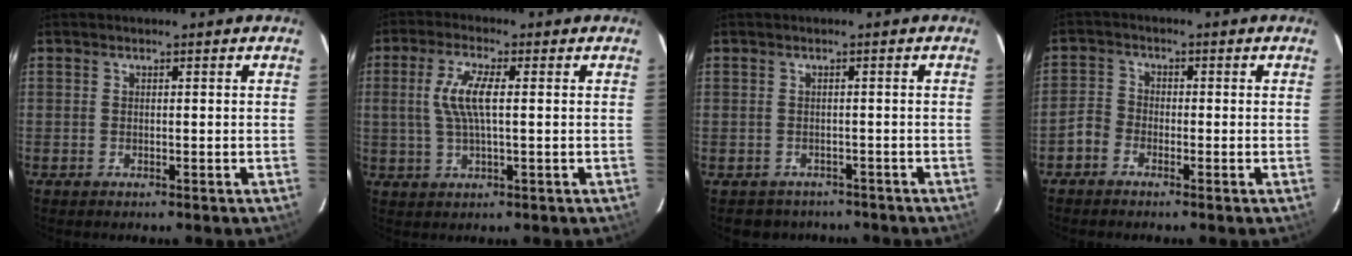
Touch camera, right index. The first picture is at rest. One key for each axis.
{"total": 7.3, "fx": 0.8, "fy": 1.8, "fz": 7.0, "tx": -0.140, "ty": 0.005, "tz": 0.019}
{"total": 4.3, "fx": -3.0, "fy": 3.1, "fz": 0.1, "tx": 0.004, "ty": 0.018, "tz": -0.038}
{"total": 3.0, "fx": -2.0, "fy": 2.2, "fz": 0.7, "tx": -0.015, "ty": 0.012, "tz": -0.042}